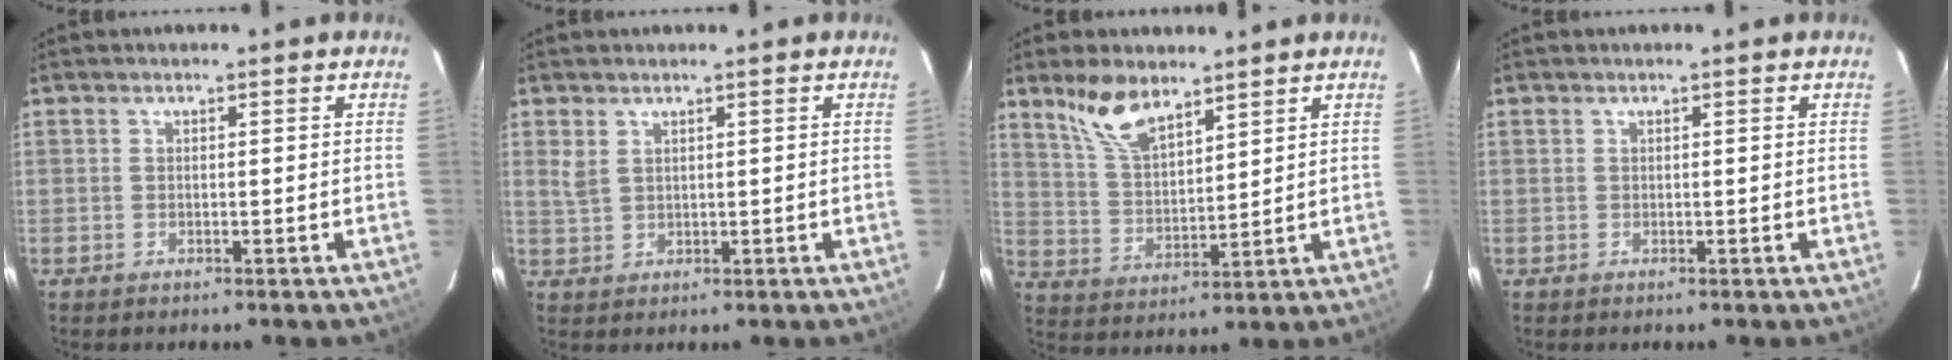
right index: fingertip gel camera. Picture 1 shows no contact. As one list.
[{"total": 2.3, "force": [1.4, 1.2, 1.3], "torque": [-0.027, 0.000, 0.030]}, {"total": 9.3, "force": [6.9, 3.6, 5.2], "torque": [-0.099, 0.010, 0.144]}, {"total": 0.0}]